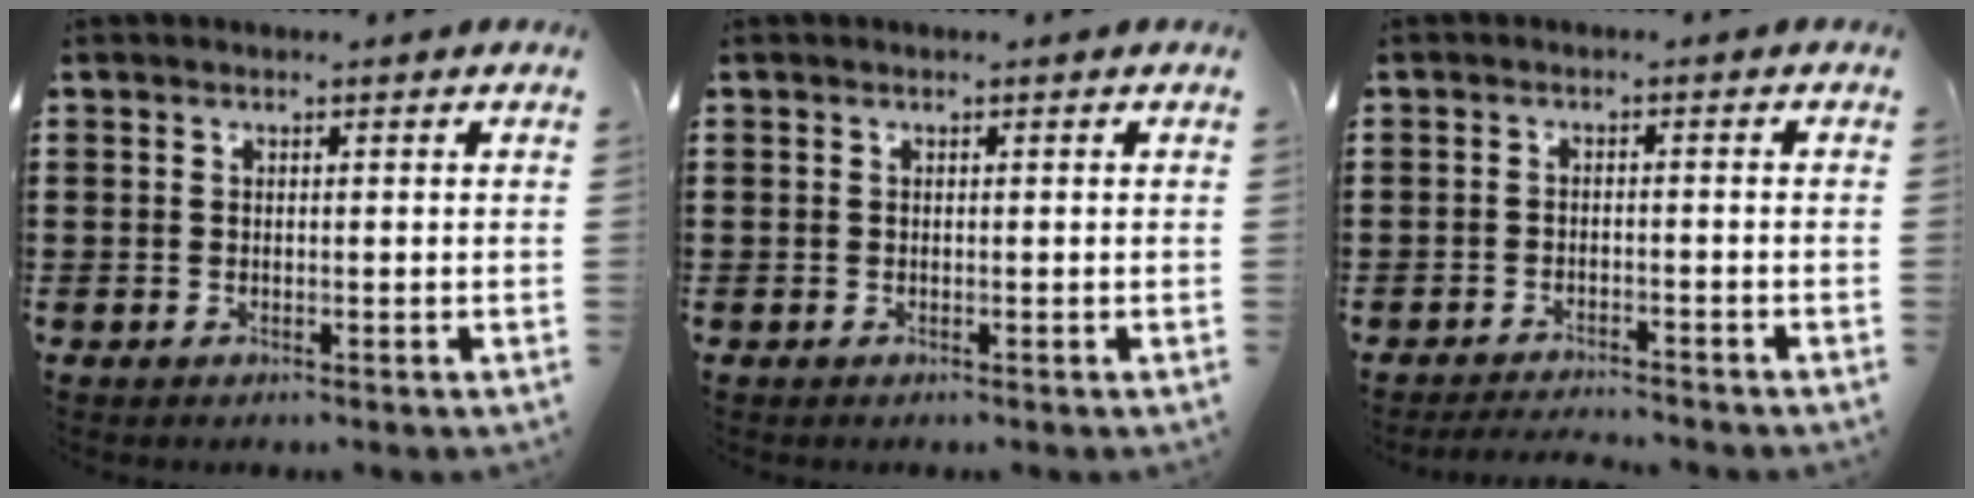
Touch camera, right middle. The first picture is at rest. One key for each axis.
{"total": 0.0}
{"total": 2.3, "fx": -2.3, "fy": 0.0, "fz": 0.3, "tx": -0.008, "ty": 0.000, "tz": -0.047}